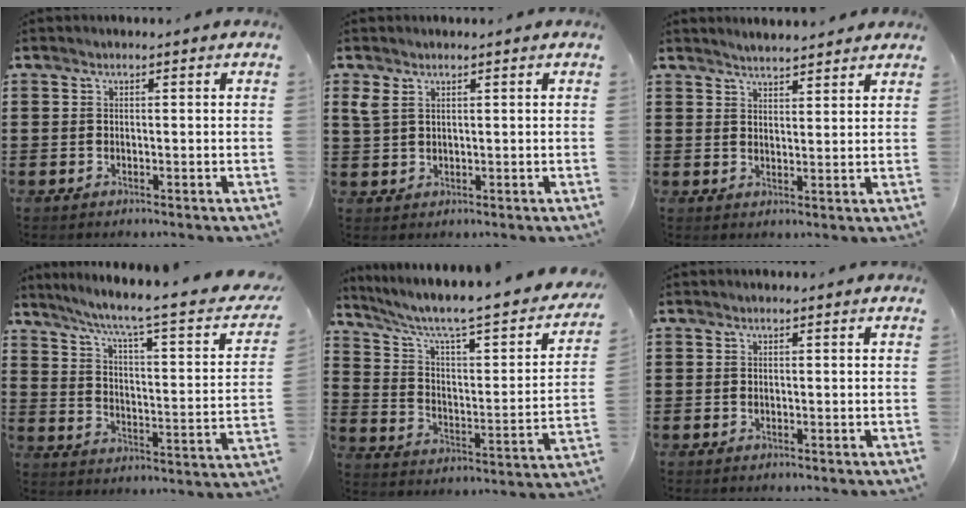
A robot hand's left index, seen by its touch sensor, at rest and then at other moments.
{"total": 2.2, "force": [1.3, 1.2, 1.3], "torque": [-0.031, 0.005, 0.024]}
{"total": 2.7, "force": [2.7, -0.1, 0.1], "torque": [-0.008, -0.005, 0.051]}
{"total": 6.2, "force": [4.3, -0.4, 4.5], "torque": [-0.104, -0.039, 0.060]}
{"total": 5.8, "force": [4.1, 0.8, 4.0], "torque": [-0.097, -0.039, 0.059]}
{"total": 0.0}